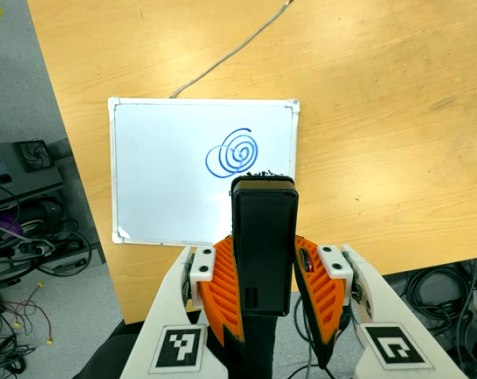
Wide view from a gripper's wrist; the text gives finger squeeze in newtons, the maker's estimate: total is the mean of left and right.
{"total": 5.2, "left": 3.5, "right": 7.0}